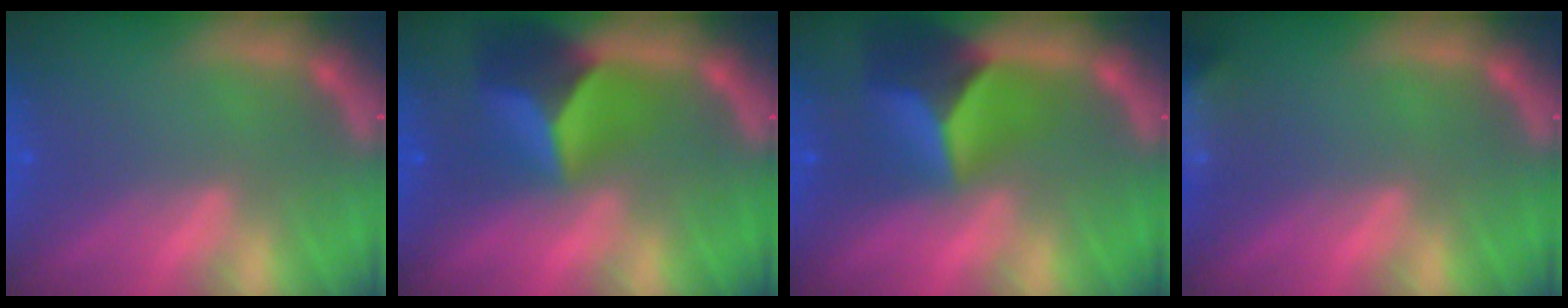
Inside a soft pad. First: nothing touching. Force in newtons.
{"total": 6.9}
{"total": 7.4}
{"total": 6.9}